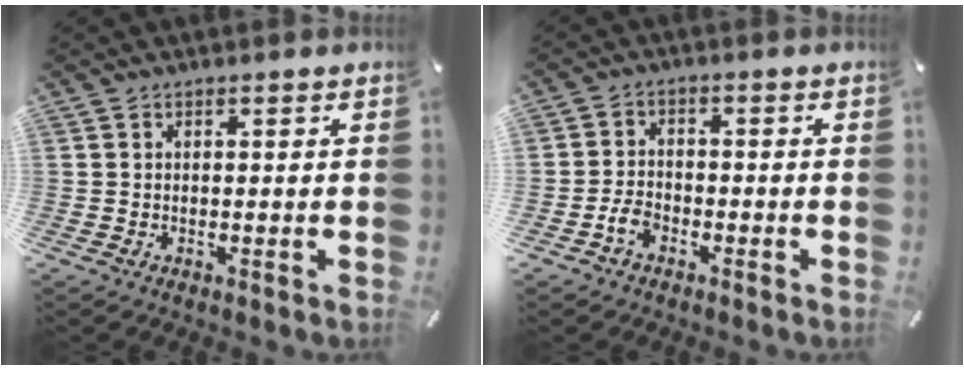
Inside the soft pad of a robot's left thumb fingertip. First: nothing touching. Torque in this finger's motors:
{"motor_torque": [1.15, 2.84, -0.21, 0.03, 0.00]}